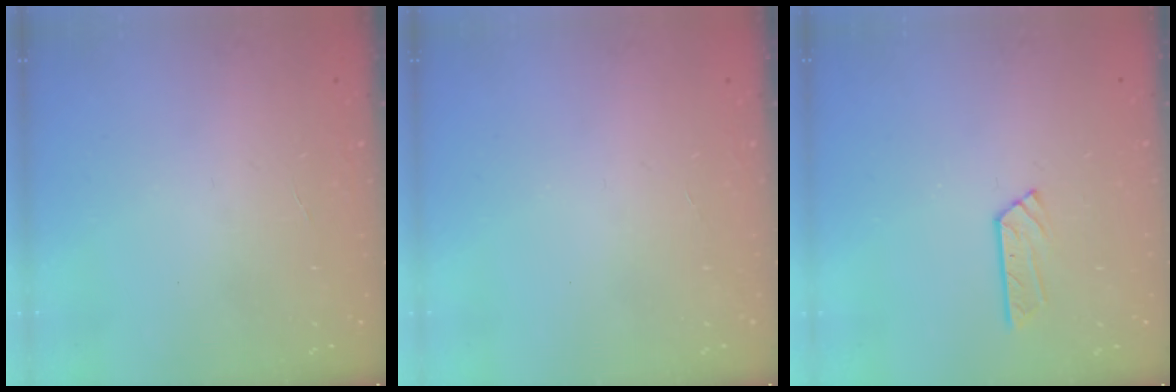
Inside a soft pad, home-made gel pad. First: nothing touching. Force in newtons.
{"total": 0.0}
{"total": 4.2, "press": 4.2, "slide": 0.4}